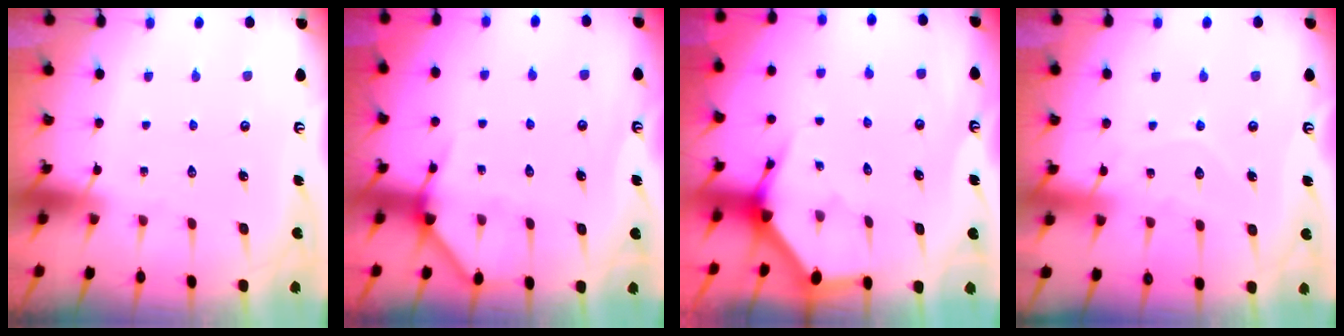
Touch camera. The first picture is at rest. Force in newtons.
{"total": 5.4, "press": 5.4, "slide": 0.5}
{"total": 3.6, "press": 3.6, "slide": 0.2}
{"total": 7.8, "press": 7.7, "slide": 0.7}